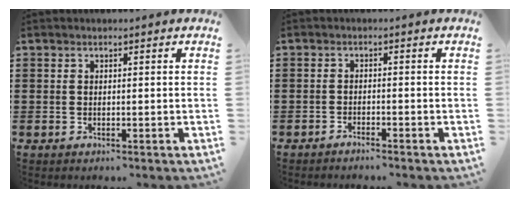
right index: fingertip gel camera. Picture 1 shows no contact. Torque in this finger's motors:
{"motor_torque": [-0.51, 0.50, 0.07, -0.03]}